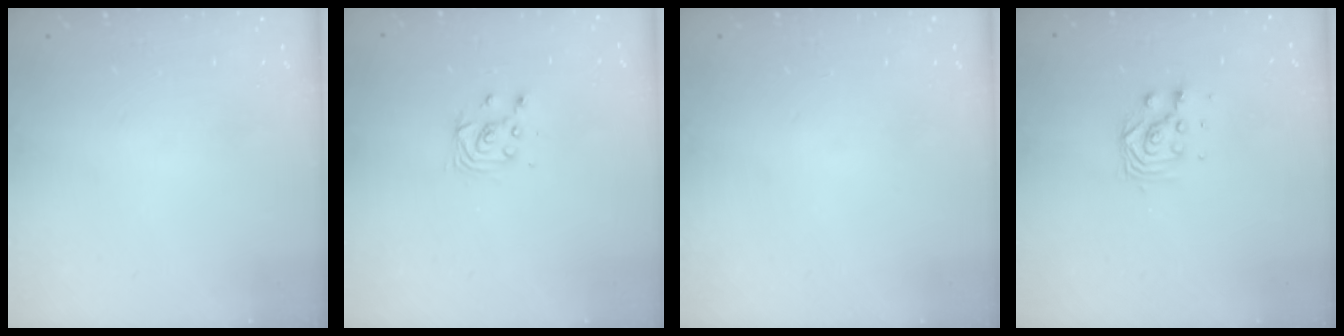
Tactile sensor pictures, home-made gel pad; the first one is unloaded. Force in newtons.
{"total": 3.3, "press": 3.3, "slide": 0.3}
{"total": 0.0}
{"total": 4.2, "press": 4.2, "slide": 0.3}